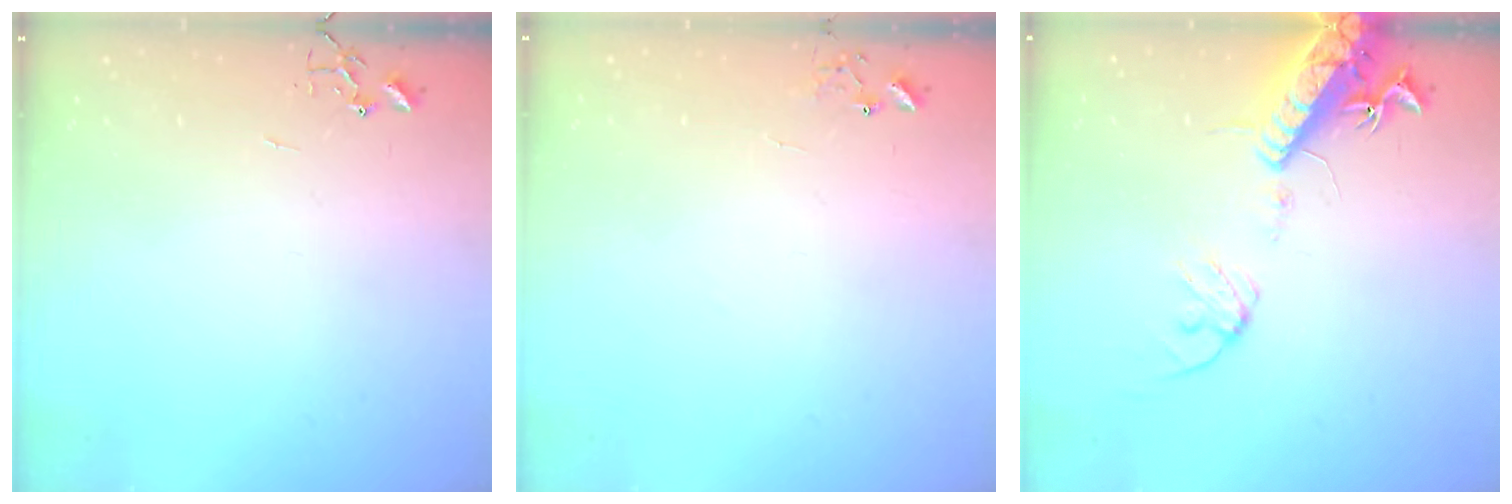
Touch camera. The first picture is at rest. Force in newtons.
{"total": 6.5, "press": 6.5, "slide": 0.5}
{"total": 16.1, "press": 15.7, "slide": 3.6}